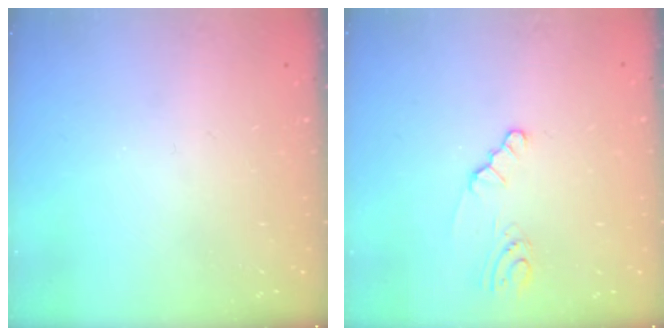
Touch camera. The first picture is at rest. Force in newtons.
{"total": 2.2, "press": 2.2, "slide": 0.3}